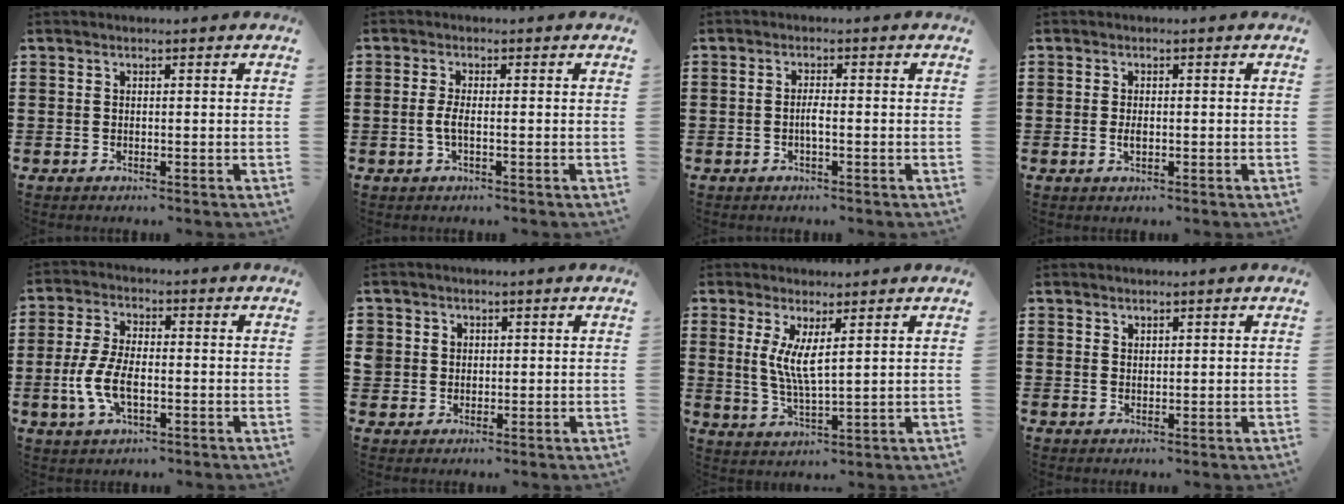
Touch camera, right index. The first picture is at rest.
{"total": 2.4, "force": [-0.6, 0.4, 2.3], "torque": [-0.056, -0.007, -0.017]}
{"total": 1.8, "force": [-0.6, 0.2, 1.6], "torque": [-0.038, -0.002, -0.015]}
{"total": 1.4, "force": [-0.3, 0.7, 1.2], "torque": [-0.022, 0.000, -0.006]}
{"total": 7.1, "force": [-1.9, 3.3, 6.0], "torque": [-0.136, -0.004, -0.039]}
{"total": 2.5, "force": [0.7, 2.4, 0.3], "torque": [-0.018, 0.012, 0.011]}
{"total": 5.2, "force": [1.9, 1.0, 4.8], "torque": [-0.100, -0.004, 0.033]}
{"total": 1.2, "force": [1.1, 0.5, 0.0], "torque": [-0.003, 0.001, 0.022]}